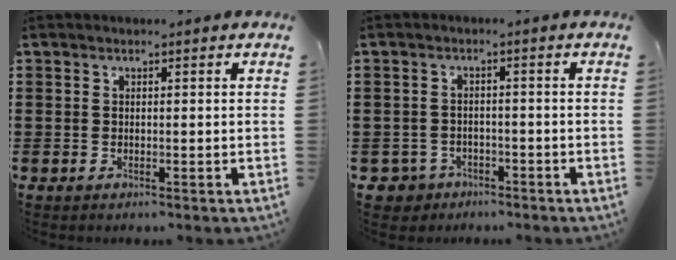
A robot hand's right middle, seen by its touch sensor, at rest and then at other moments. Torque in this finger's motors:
{"motor_torque": [0.04, 0.25, -0.02, -0.02]}